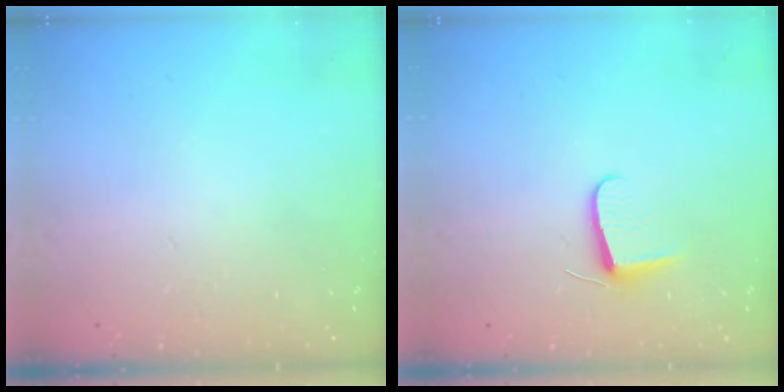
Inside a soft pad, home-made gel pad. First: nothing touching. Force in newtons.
{"total": 6.2, "press": 6.1, "slide": 0.7}